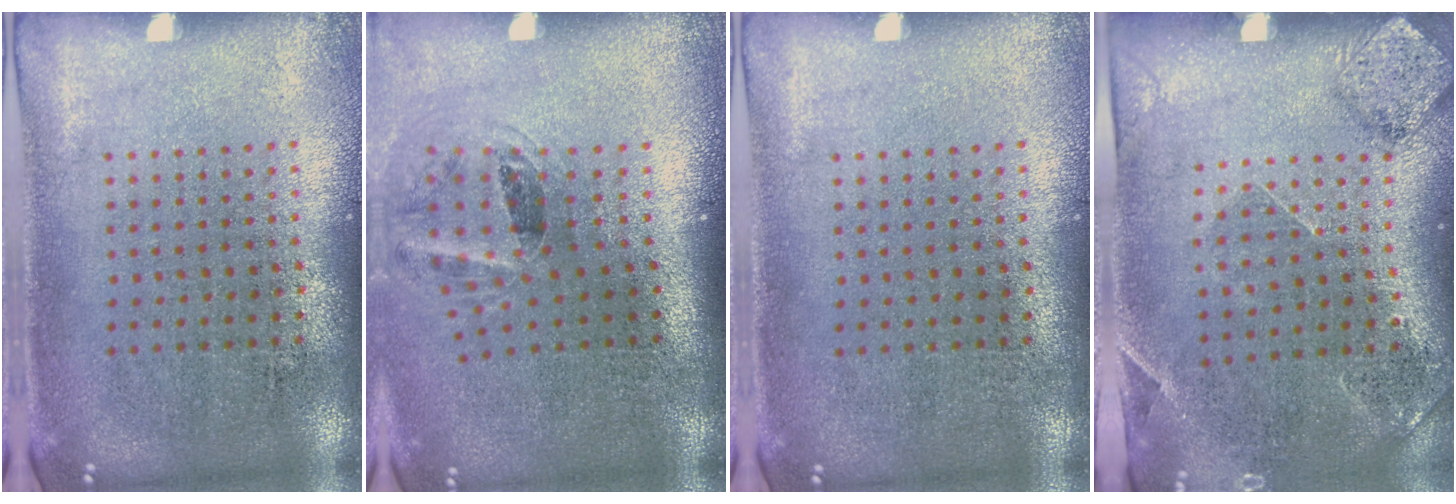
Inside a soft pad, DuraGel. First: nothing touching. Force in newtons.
{"total": 1.3, "press": 1.0, "slide": 0.9}
{"total": 0.0}
{"total": 1.5, "press": 1.4, "slide": 0.6}